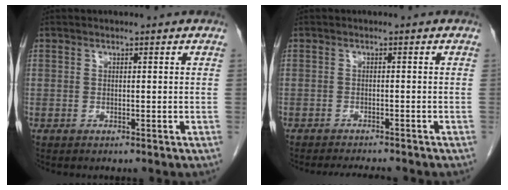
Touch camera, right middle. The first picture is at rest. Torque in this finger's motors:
{"motor_torque": [0.08, -0.06, 0.01, 0.00]}